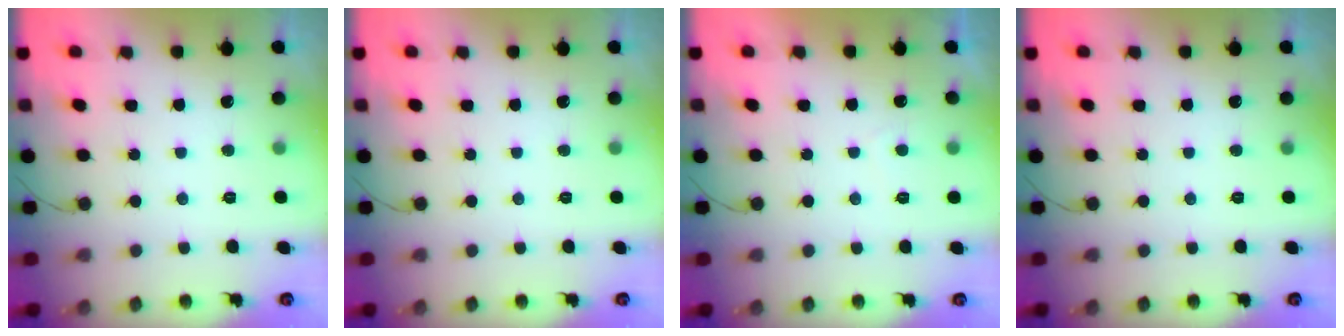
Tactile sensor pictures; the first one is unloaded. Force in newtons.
{"total": 0.0}
{"total": 0.5, "press": 0.0, "slide": 0.5}
{"total": 0.0}